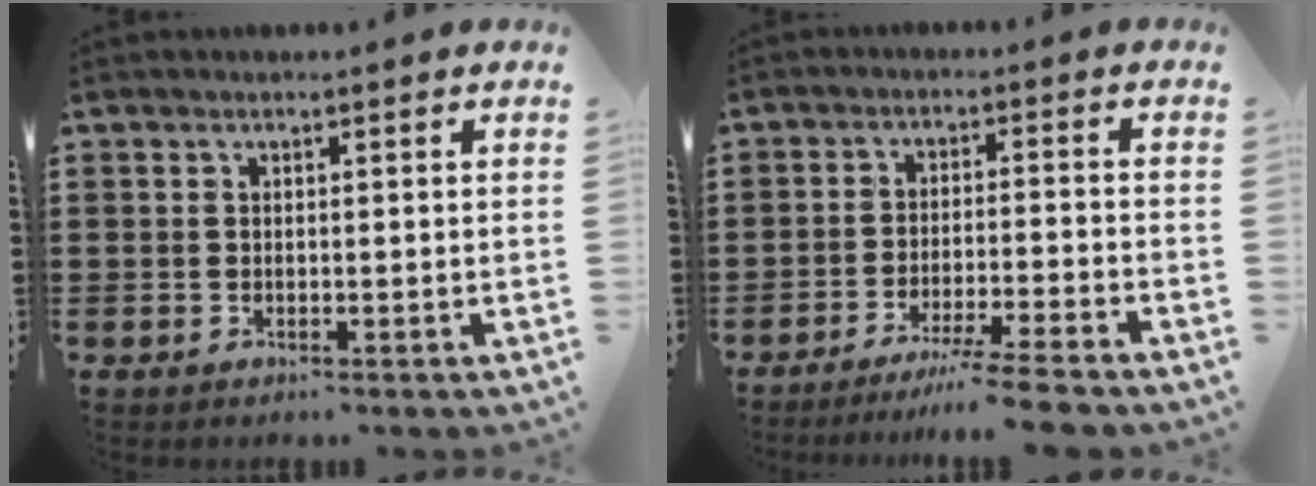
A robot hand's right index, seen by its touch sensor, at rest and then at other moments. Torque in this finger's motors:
{"motor_torque": [1.27, -0.88, 0.29, 0.09]}